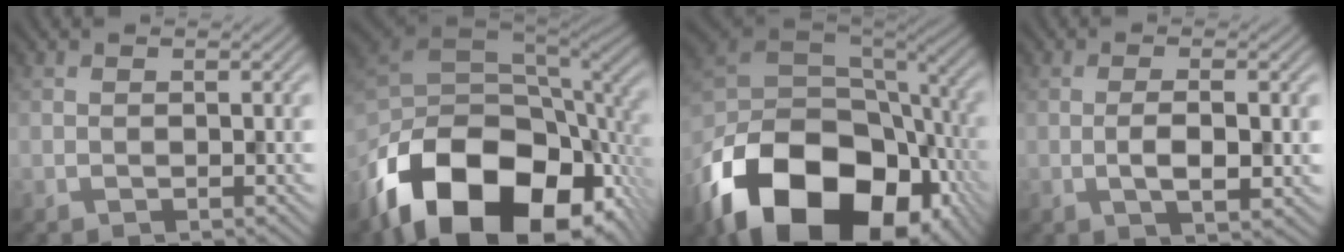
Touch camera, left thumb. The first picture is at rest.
{"total": 19.4, "force": [-9.4, 10.8, 13.0], "torque": [-0.281, -0.052, -0.136]}
{"total": 20.6, "force": [-10.1, 13.5, 11.9], "torque": [-0.277, -0.044, -0.154]}
{"total": 4.0, "force": [-0.6, 1.1, 3.8], "torque": [-0.076, -0.002, -0.010]}